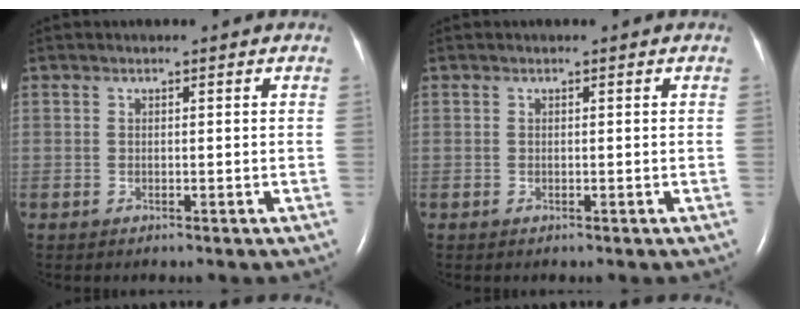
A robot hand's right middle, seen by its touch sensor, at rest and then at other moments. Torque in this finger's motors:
{"motor_torque": [-0.02, 0.10, 0.00, 0.01]}